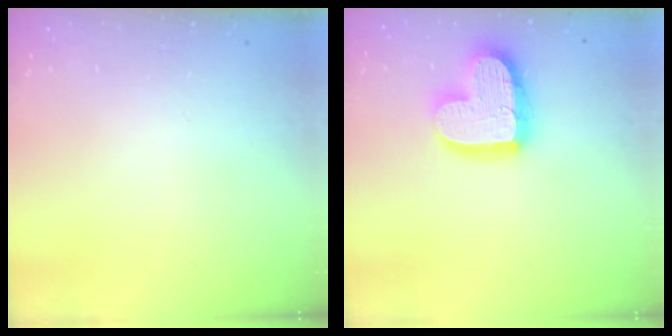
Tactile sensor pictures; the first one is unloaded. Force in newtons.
{"total": 17.1, "press": 17.0, "slide": 1.5}